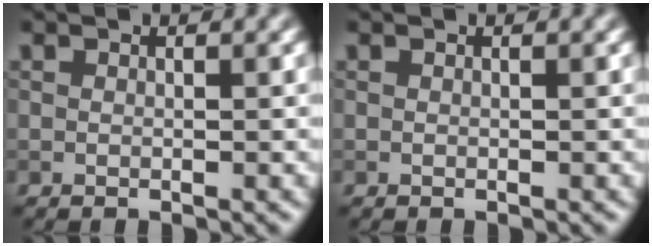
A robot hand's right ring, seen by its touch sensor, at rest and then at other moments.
{"total": 0.0}